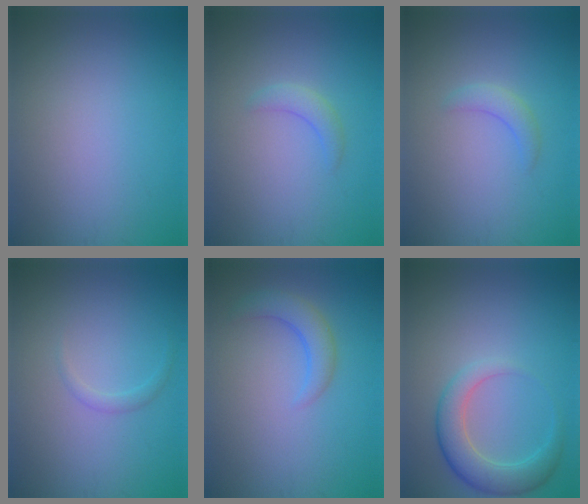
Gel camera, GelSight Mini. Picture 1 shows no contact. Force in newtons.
{"total": 1.6, "press": 1.6, "slide": 0.2}
{"total": 1.6, "press": 1.6, "slide": 0.2}
{"total": 1.0, "press": 1.0, "slide": 0.1}
{"total": 2.6, "press": 2.5, "slide": 0.3}
{"total": 4.1, "press": 4.1, "slide": 0.1}